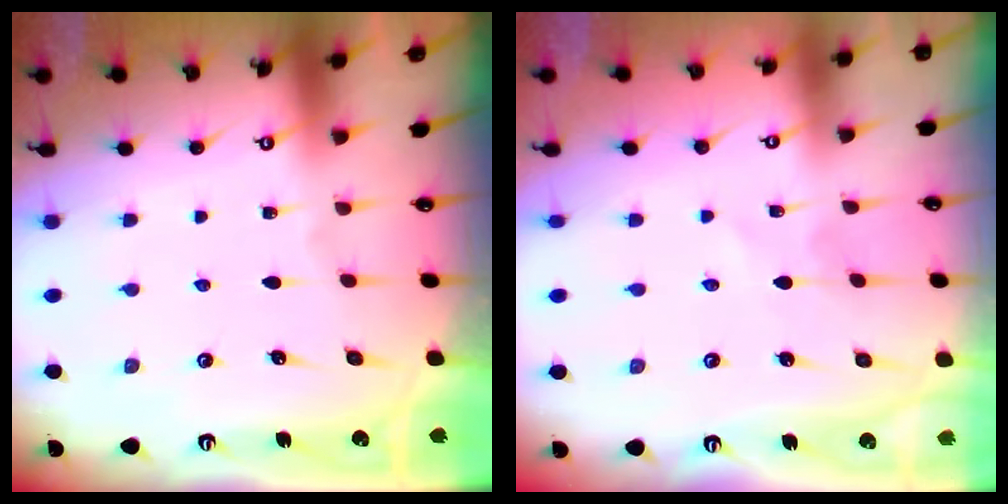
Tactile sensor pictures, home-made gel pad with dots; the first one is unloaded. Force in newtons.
{"total": 0.6, "press": 0.6, "slide": 0.1}